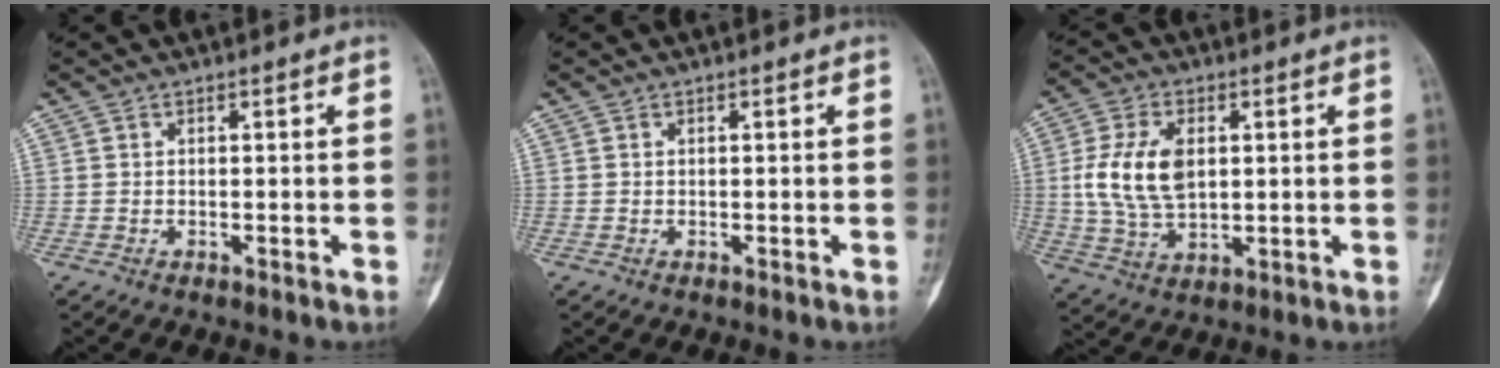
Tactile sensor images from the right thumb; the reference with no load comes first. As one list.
[{"total": 0.0}, {"total": 11.5, "force": [1.6, 6.9, 9.1], "torque": [-0.178, -0.005, 0.036]}]